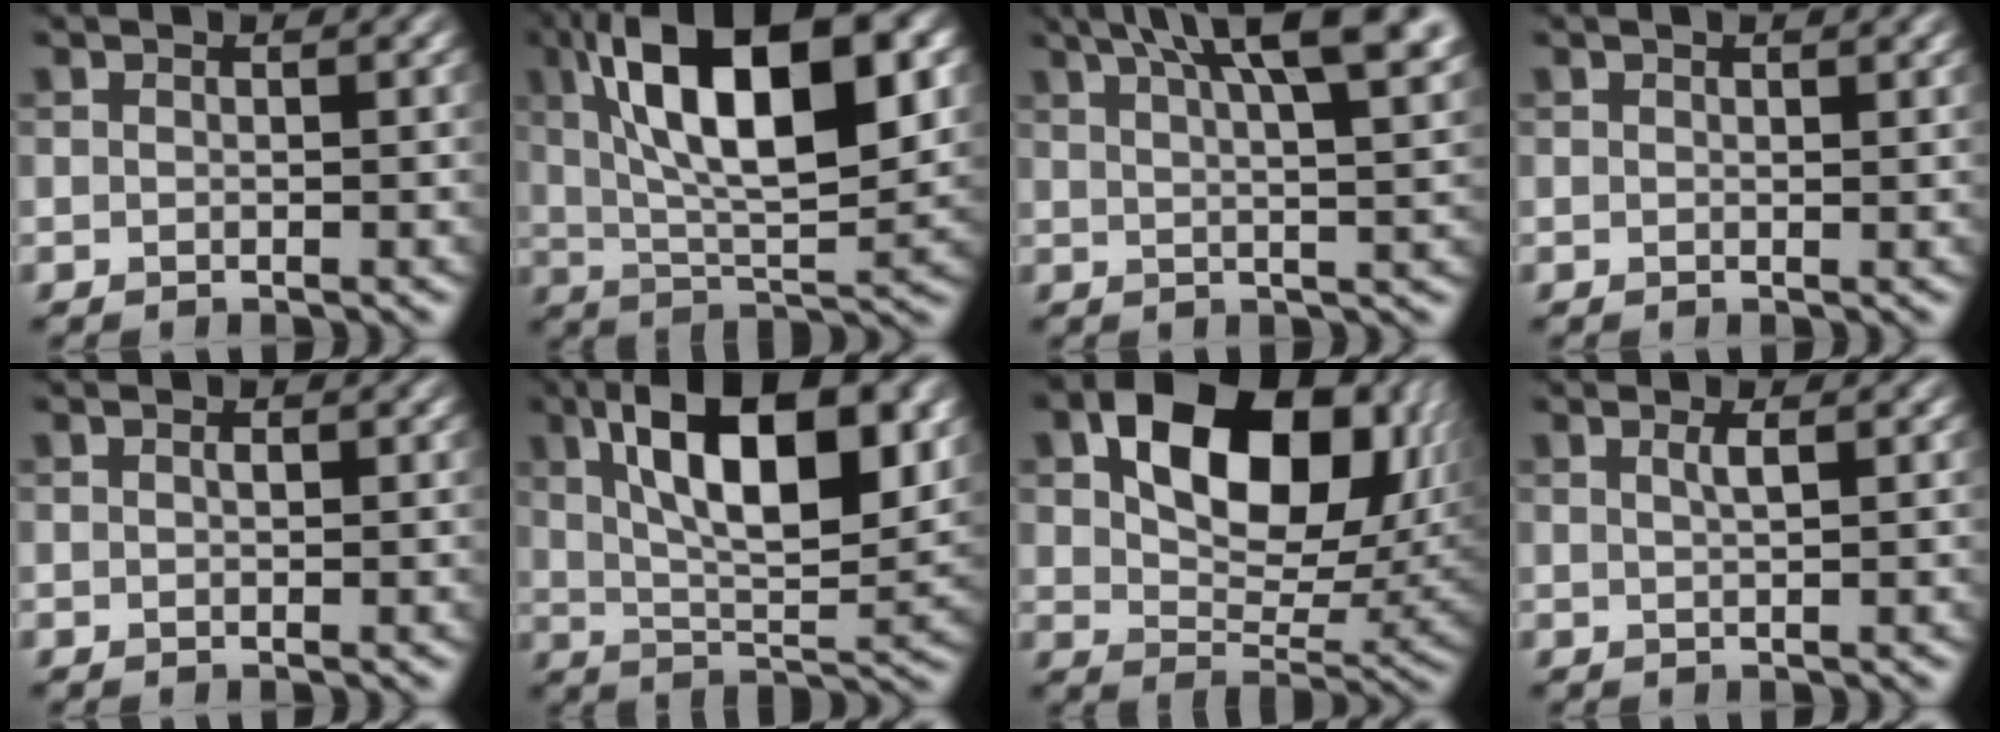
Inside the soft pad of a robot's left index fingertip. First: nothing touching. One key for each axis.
{"total": 14.8, "fx": 4.4, "fy": 5.5, "fz": 13.0, "tx": -0.200, "ty": 0.016, "tz": 0.063}
{"total": 12.5, "fx": 6.9, "fy": 4.1, "fz": 9.5, "tx": -0.107, "ty": 0.050, "tz": 0.068}
{"total": 1.0, "fx": 0.7, "fy": 0.2, "fz": 0.7, "tx": -0.009, "ty": 0.002, "tz": 0.012}
{"total": 0.6, "fx": 0.2, "fy": 0.3, "fz": 0.5, "tx": -0.009, "ty": 0.002, "tz": 0.001}
{"total": 13.2, "fx": 4.9, "fy": 5.3, "fz": 11.1, "tx": -0.165, "ty": 0.004, "tz": 0.078}
{"total": 13.6, "fx": 4.1, "fy": 8.3, "fz": 10.0, "tx": -0.144, "ty": 0.001, "tz": 0.078}
{"total": 1.3, "fx": 0.5, "fy": 0.3, "fz": 1.1, "tx": -0.018, "ty": 0.003, "tz": 0.006}